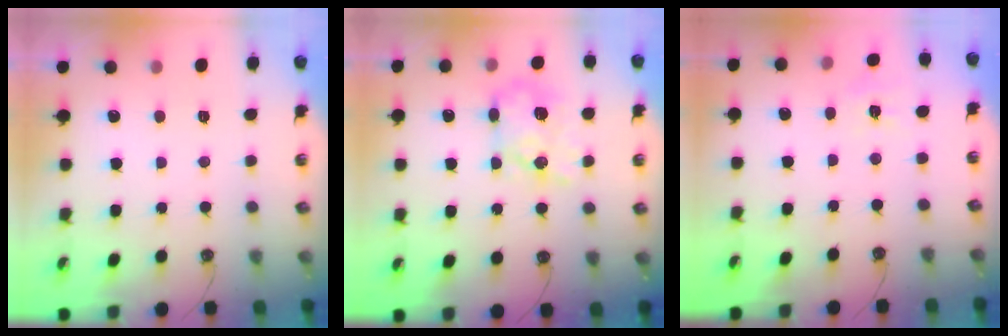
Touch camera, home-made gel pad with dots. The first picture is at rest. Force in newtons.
{"total": 13.5, "press": 13.5, "slide": 0.2}
{"total": 5.7, "press": 5.7, "slide": 0.6}